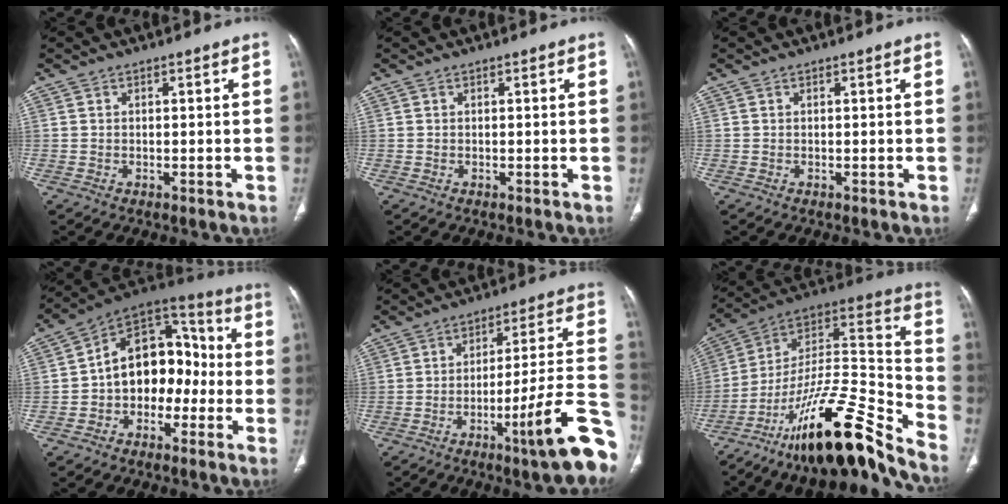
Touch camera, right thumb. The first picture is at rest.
{"total": 0.0}
{"total": 0.0}
{"total": 15.5, "force": [-2.4, 11.0, 10.7], "torque": [-0.116, 0.059, -0.050]}
{"total": 19.5, "force": [-9.1, 2.3, 17.1], "torque": [-0.188, 0.056, -0.129]}
{"total": 26.7, "force": [-19.5, 5.4, 17.5], "torque": [-0.254, 0.103, -0.331]}